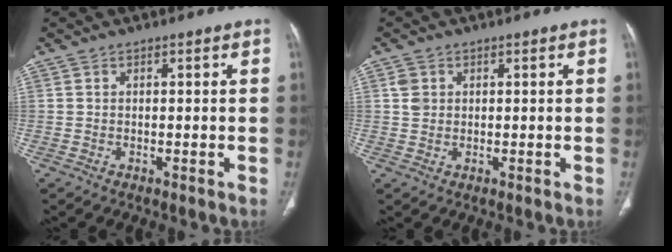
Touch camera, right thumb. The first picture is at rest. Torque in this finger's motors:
{"motor_torque": [0.14, 0.06, 0.04, 0.62, -0.02]}